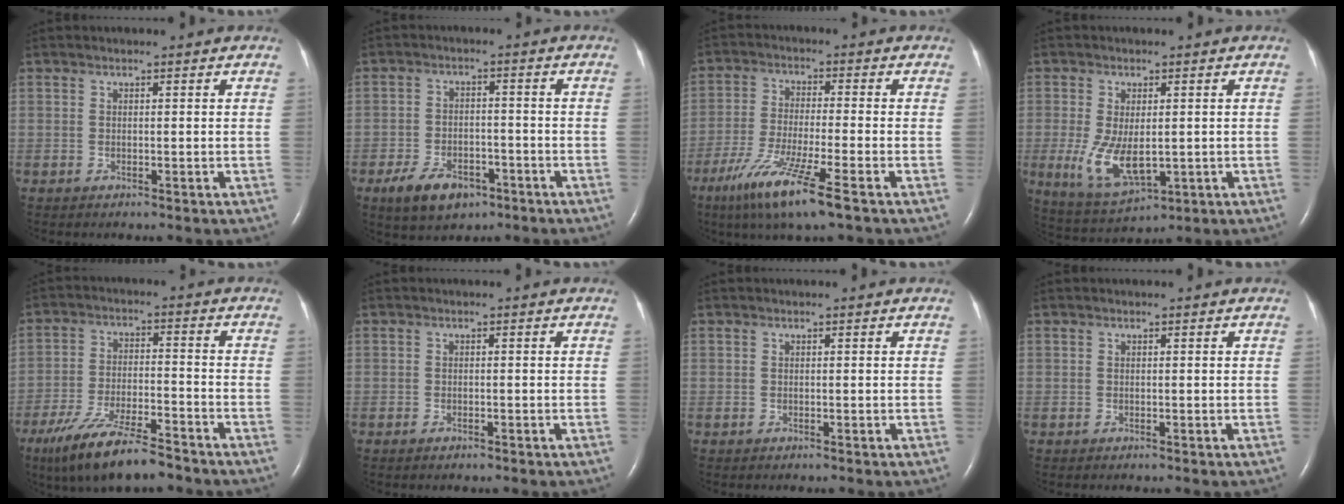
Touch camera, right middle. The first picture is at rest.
{"total": 7.8, "force": [-4.6, 4.3, 4.6], "torque": [-0.087, -0.003, -0.070]}
{"total": 10.9, "force": [-6.4, 0.1, 8.8], "torque": [-0.177, -0.034, -0.119]}
{"total": 8.3, "force": [-1.1, 3.6, 7.4], "torque": [-0.150, -0.021, -0.006]}
{"total": 12.8, "force": [-9.9, 2.3, 7.9], "torque": [-0.146, -0.026, -0.175]}
{"total": 0.7, "force": [-0.6, 0.2, 0.4], "torque": [-0.009, -0.001, -0.007]}
{"total": 0.0}
{"total": 0.0}